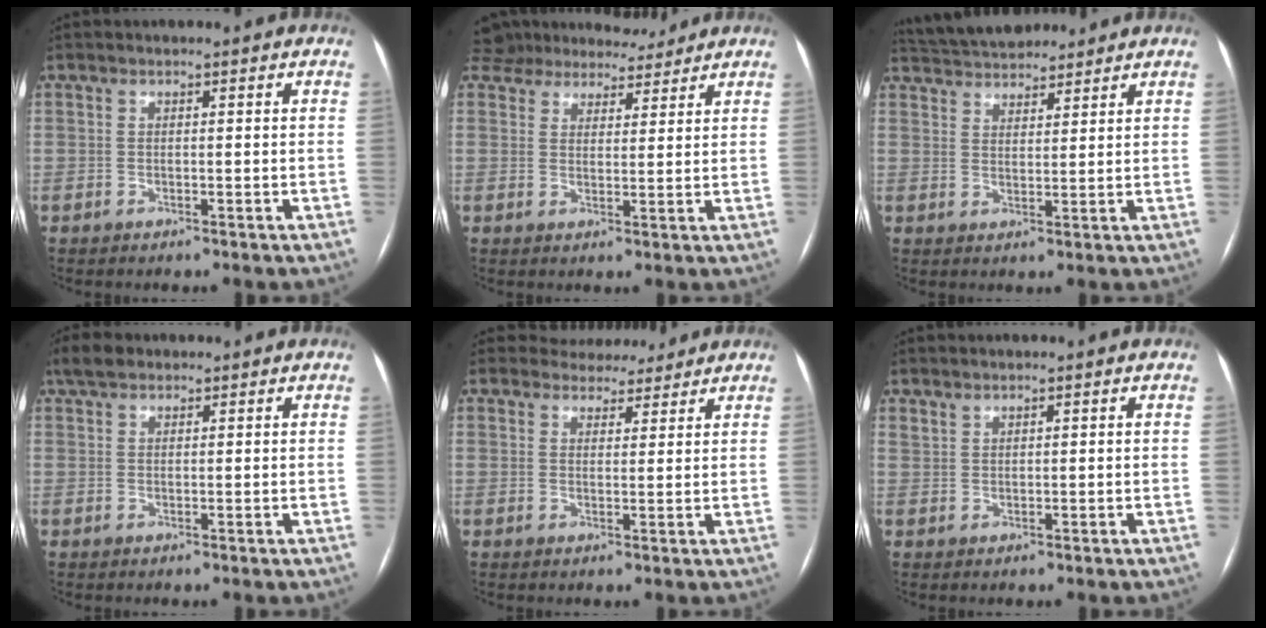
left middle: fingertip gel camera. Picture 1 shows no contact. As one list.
[{"total": 11.9, "force": [10.9, 3.6, 3.2], "torque": [-0.049, 0.020, 0.163]}, {"total": 10.5, "force": [9.7, 2.9, 2.8], "torque": [-0.053, 0.032, 0.162]}, {"total": 3.4, "force": [2.4, 1.9, 1.5], "torque": [-0.038, 0.021, 0.047]}, {"total": 5.6, "force": [5.1, 2.3, 0.2], "torque": [0.002, 0.005, 0.066]}, {"total": 1.1, "force": [1.0, 0.5, 0.1], "torque": [-0.001, 0.005, 0.019]}]